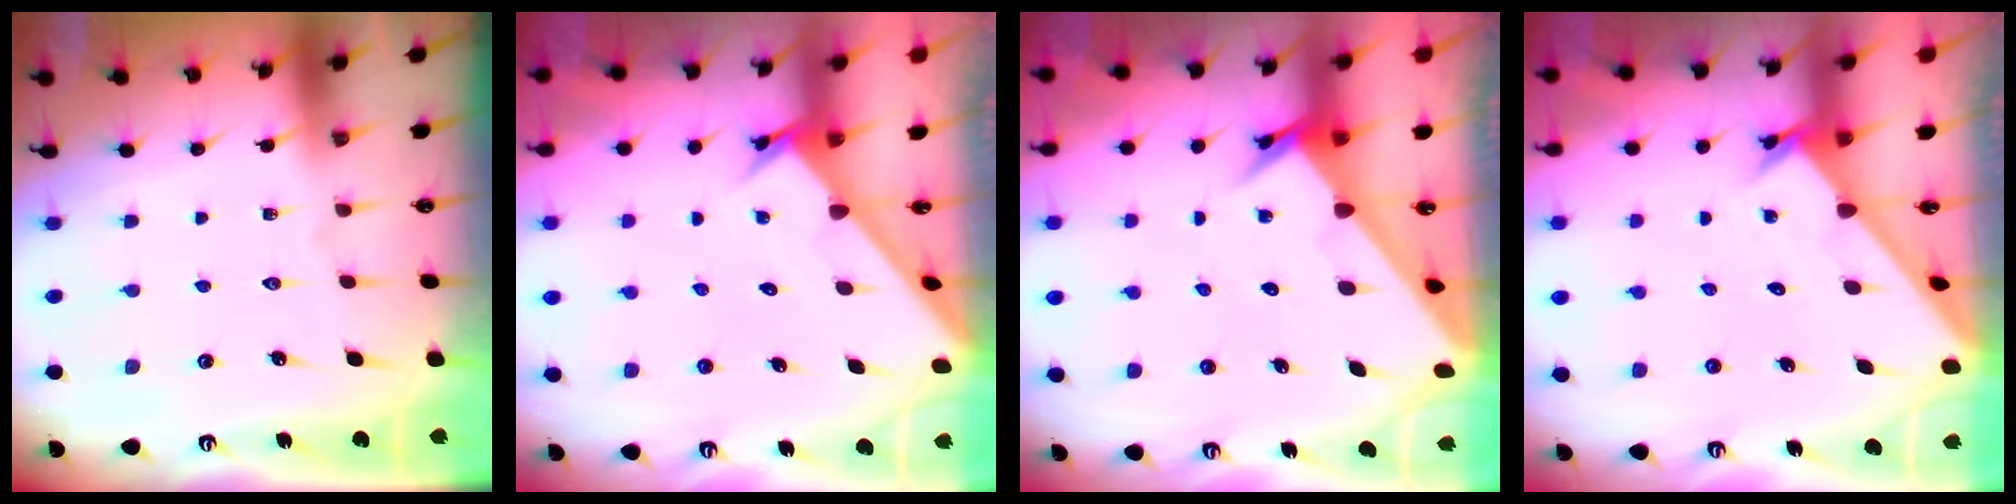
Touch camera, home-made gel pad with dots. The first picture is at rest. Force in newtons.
{"total": 2.7, "press": 2.7, "slide": 0.3}
{"total": 3.6, "press": 3.6, "slide": 0.3}
{"total": 1.2, "press": 1.2, "slide": 0.1}